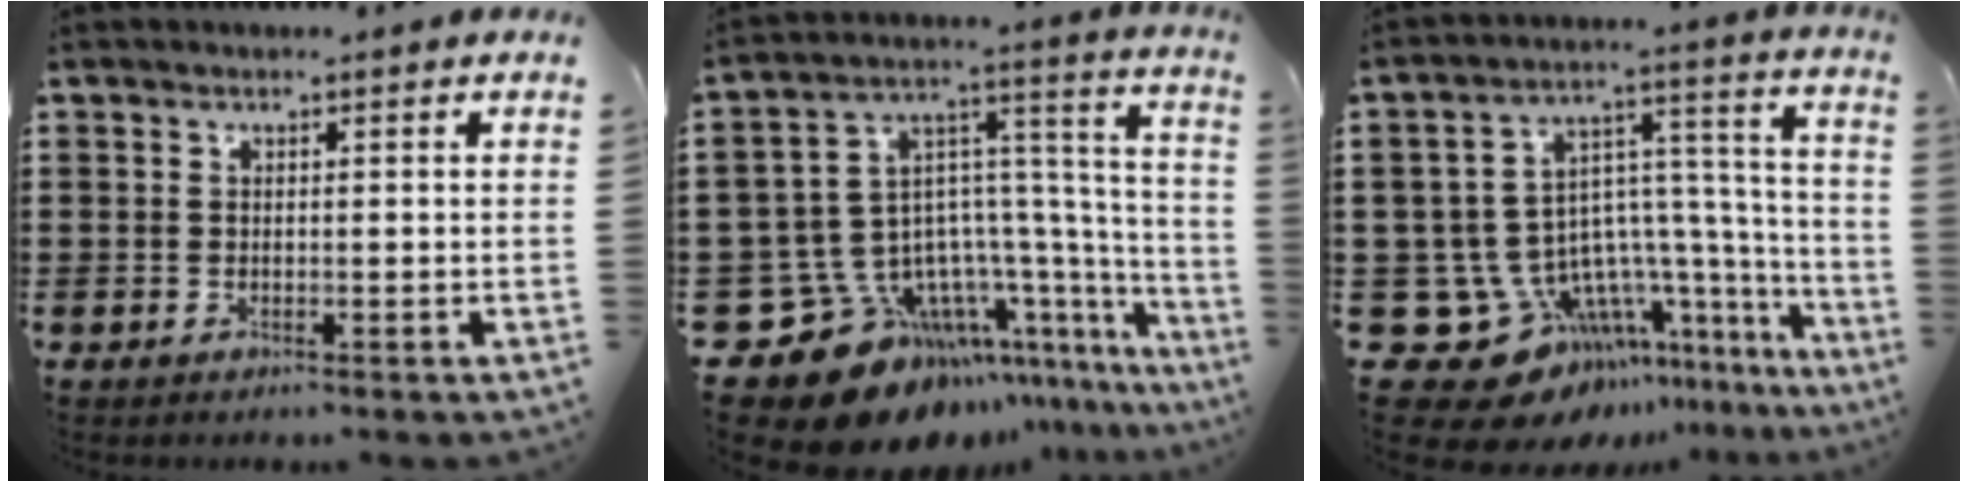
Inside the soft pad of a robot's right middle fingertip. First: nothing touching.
{"total": 14.0, "force": [-9.5, 9.0, 5.2], "torque": [-0.134, -0.015, -0.145]}
{"total": 12.5, "force": [-7.5, 8.8, 4.7], "torque": [-0.126, -0.017, -0.107]}